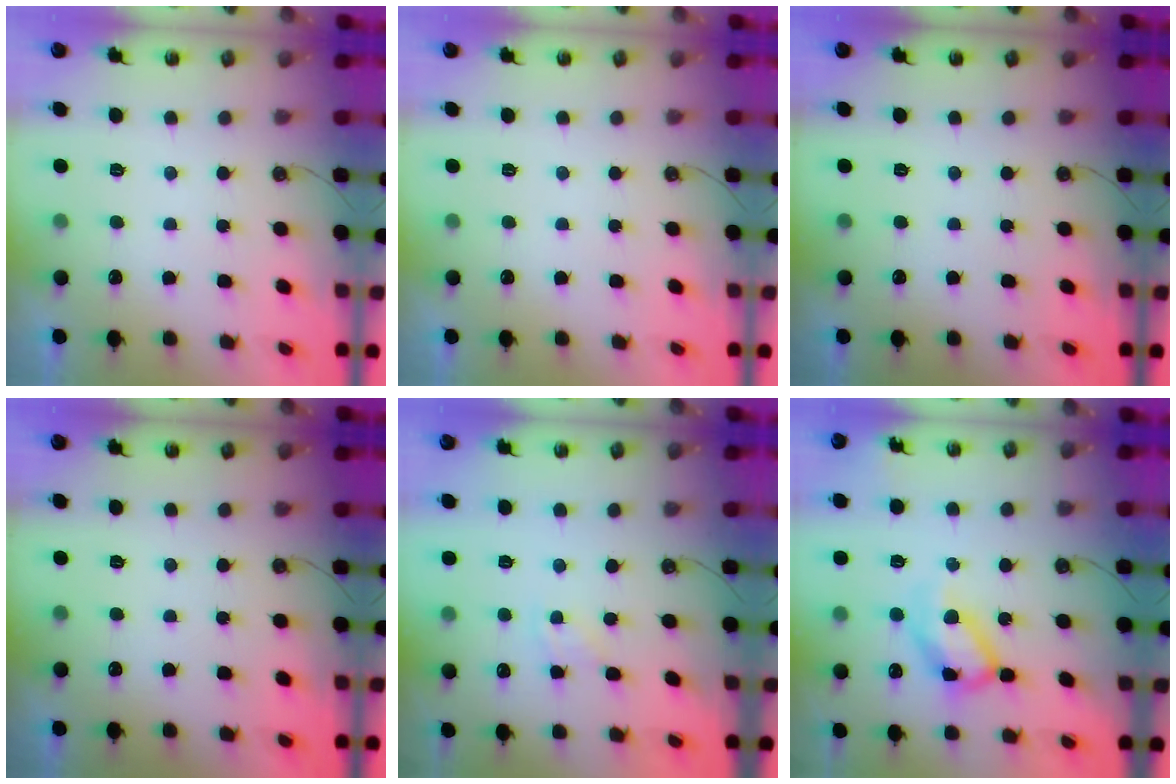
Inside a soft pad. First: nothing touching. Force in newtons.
{"total": 0.0}
{"total": 0.0}
{"total": 0.0}
{"total": 2.0, "press": 2.0, "slide": 0.3}
{"total": 13.8, "press": 13.8, "slide": 0.8}